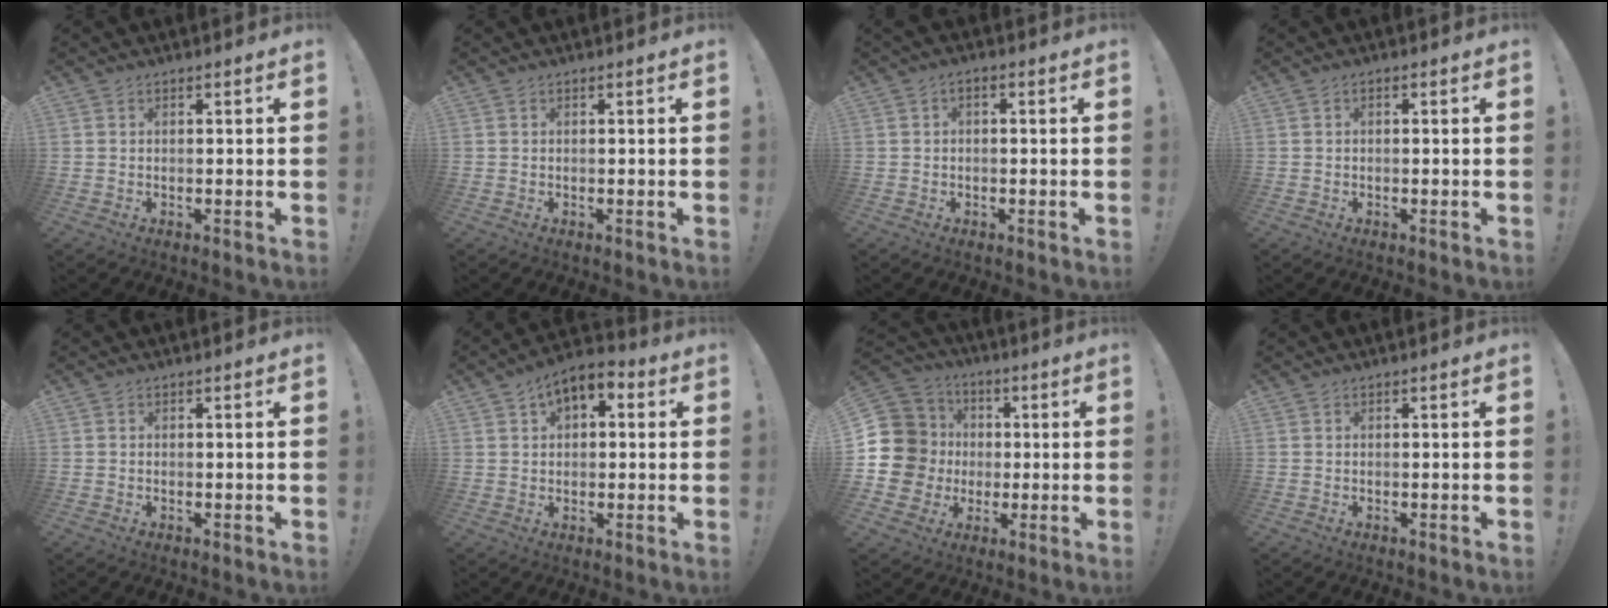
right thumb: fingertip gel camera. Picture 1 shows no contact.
{"total": 0.0}
{"total": 1.9, "force": [-1.1, 0.5, 1.4], "torque": [-0.023, 0.003, -0.020]}
{"total": 0.9, "force": [-0.8, 0.2, 0.5], "torque": [-0.007, 0.001, -0.014]}
{"total": 0.0}
{"total": 6.5, "force": [2.9, 4.1, 4.1], "torque": [-0.051, -0.009, 0.052]}
{"total": 15.0, "force": [0.3, 14.1, 5.3], "torque": [-0.102, 0.004, 0.032]}
{"total": 0.0}